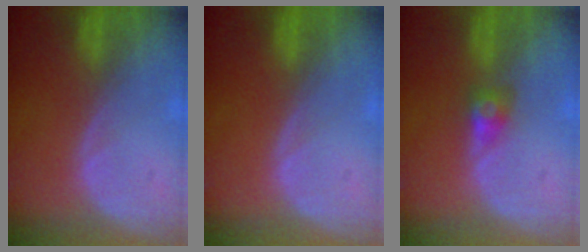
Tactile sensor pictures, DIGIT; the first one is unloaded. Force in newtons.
{"total": 0.0}
{"total": 2.8, "press": 2.4, "slide": 1.5}